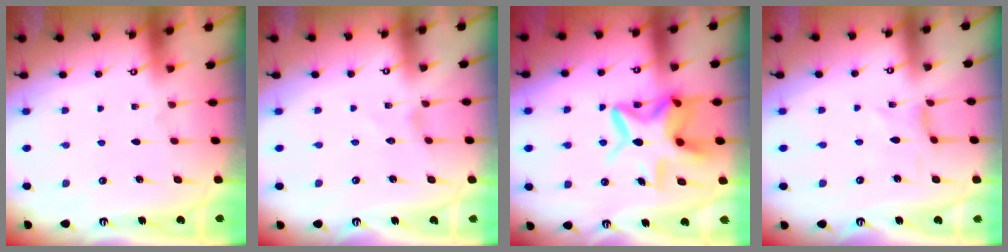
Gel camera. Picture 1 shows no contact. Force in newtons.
{"total": 0.0}
{"total": 14.2, "press": 14.0, "slide": 2.0}
{"total": 0.0}